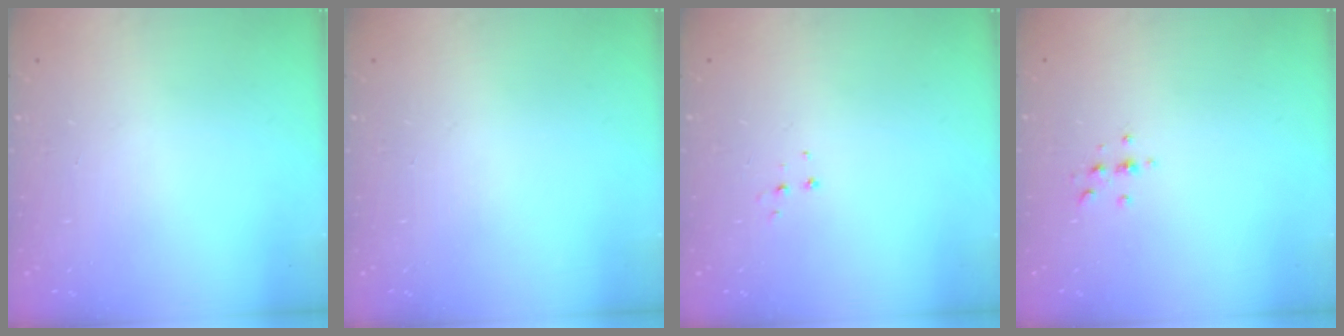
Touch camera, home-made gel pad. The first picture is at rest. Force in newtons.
{"total": 0.0}
{"total": 4.5, "press": 4.5, "slide": 0.4}
{"total": 2.3, "press": 2.3, "slide": 0.2}